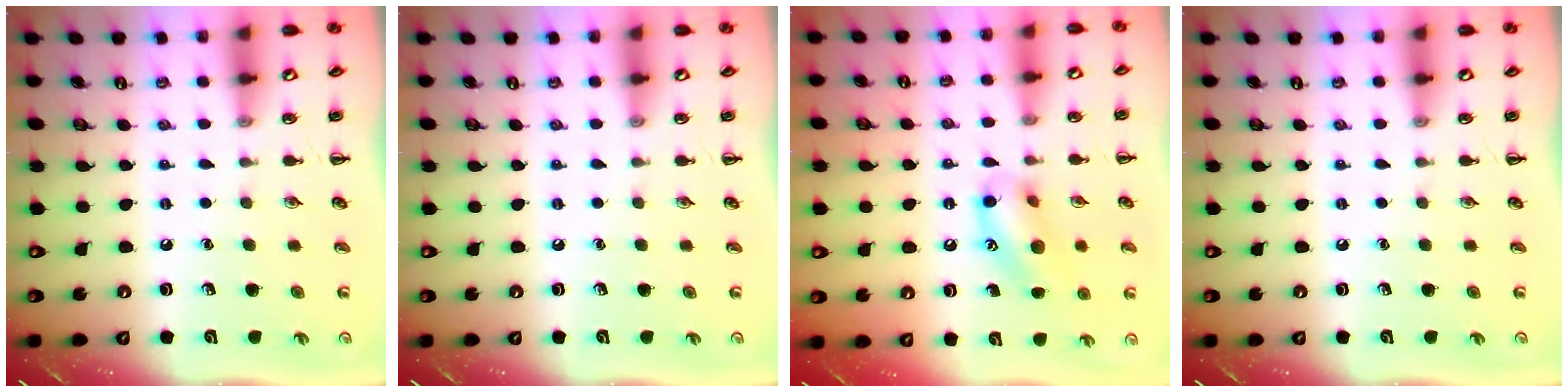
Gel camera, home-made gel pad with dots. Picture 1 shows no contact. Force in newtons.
{"total": 0.0}
{"total": 13.5, "press": 13.4, "slide": 1.8}
{"total": 0.0}